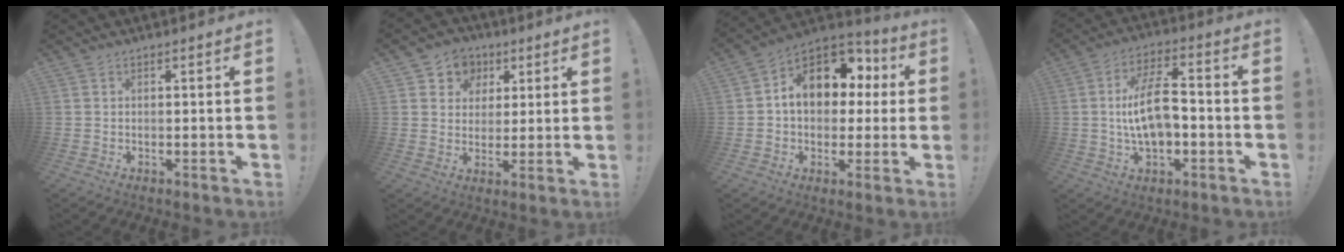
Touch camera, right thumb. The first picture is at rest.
{"total": 7.7, "force": [2.7, 7.1, 1.2], "torque": [-0.011, -0.018, 0.054]}
{"total": 14.0, "force": [3.5, 10.4, 8.7], "torque": [-0.125, -0.009, 0.068]}
{"total": 13.2, "force": [-1.0, 6.7, 11.4], "torque": [-0.194, 0.009, -0.020]}